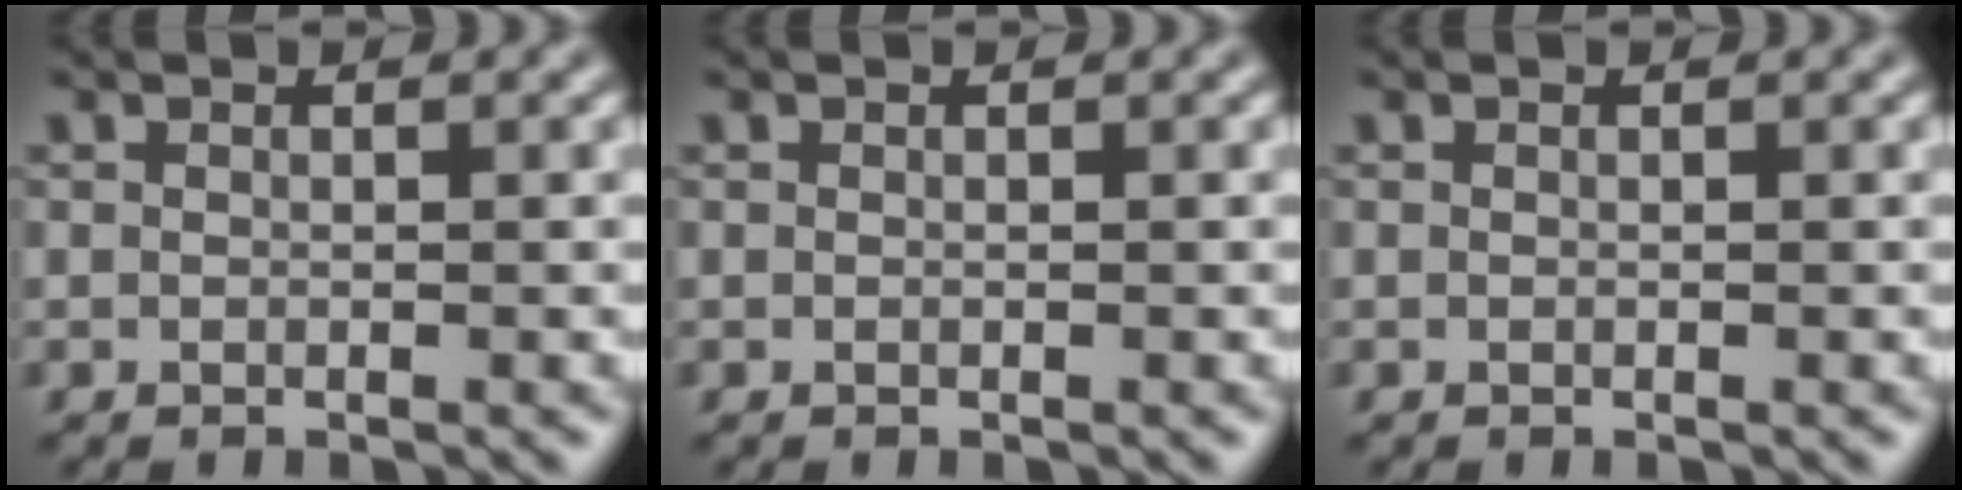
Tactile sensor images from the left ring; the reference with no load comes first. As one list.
[{"total": 0.0}, {"total": 0.0}]